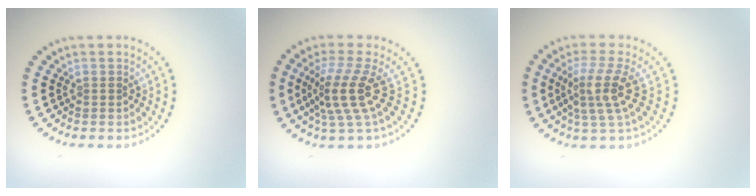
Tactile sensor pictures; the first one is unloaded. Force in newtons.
{"total": 4.0, "press": 2.8, "slide": 2.9}
{"total": 3.9, "press": 2.8, "slide": 2.6}